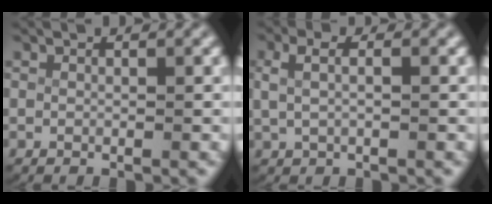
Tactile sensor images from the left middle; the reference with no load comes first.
{"total": 3.3, "force": [0.6, 1.9, 2.6], "torque": [-0.057, 0.005, 0.009]}